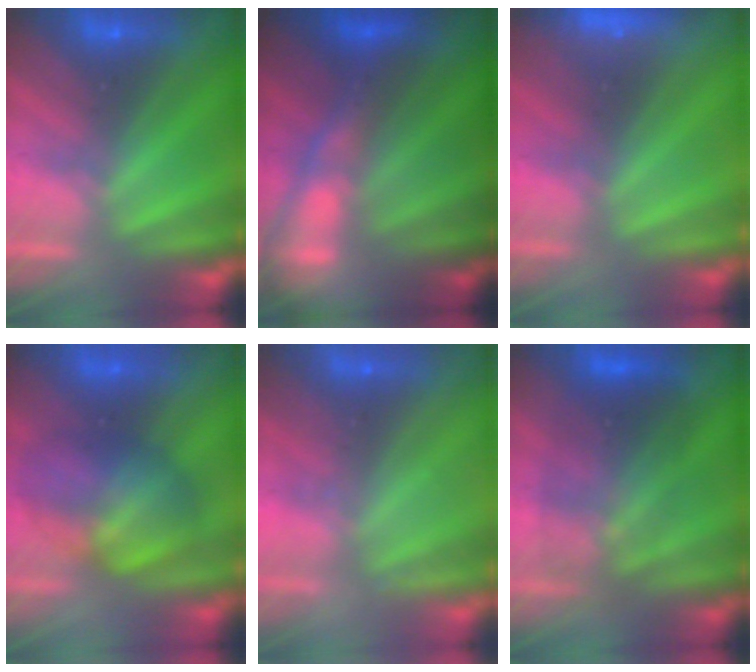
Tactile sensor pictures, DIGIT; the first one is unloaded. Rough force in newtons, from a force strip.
{"total": 5.6}
{"total": 3.2}
{"total": 5.8}
{"total": 2.1}
{"total": 3.3}